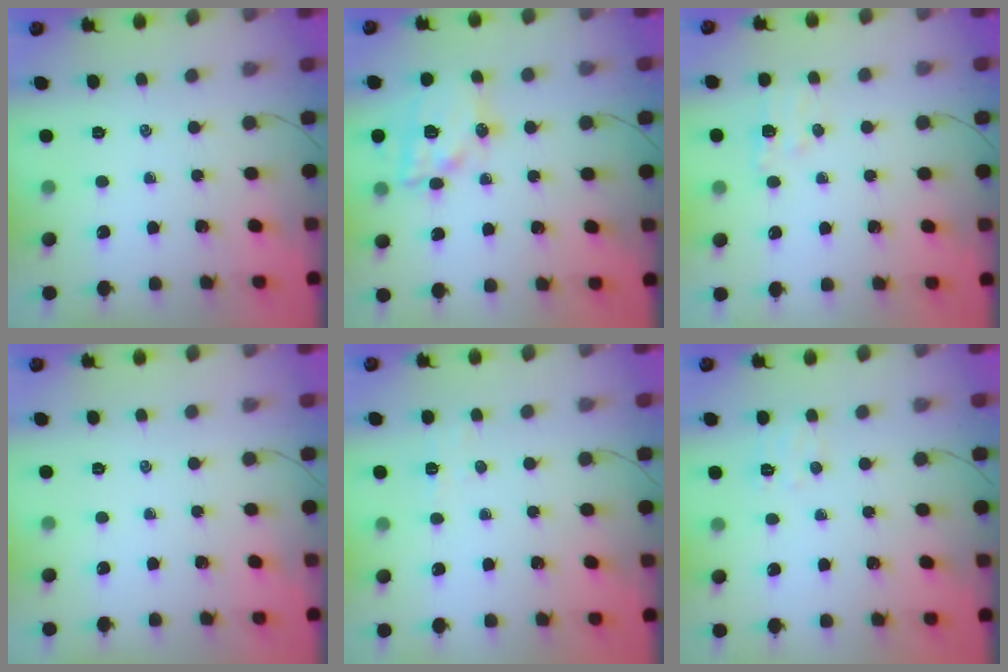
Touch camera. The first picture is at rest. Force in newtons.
{"total": 16.6, "press": 16.4, "slide": 2.7}
{"total": 6.5, "press": 6.4, "slide": 1.1}
{"total": 0.0}
{"total": 3.6, "press": 3.4, "slide": 1.1}
{"total": 5.4, "press": 5.3, "slide": 1.2}